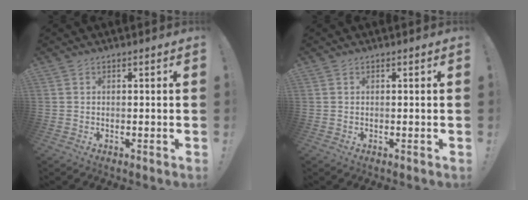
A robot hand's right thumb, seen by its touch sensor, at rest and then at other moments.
{"total": 0.0}